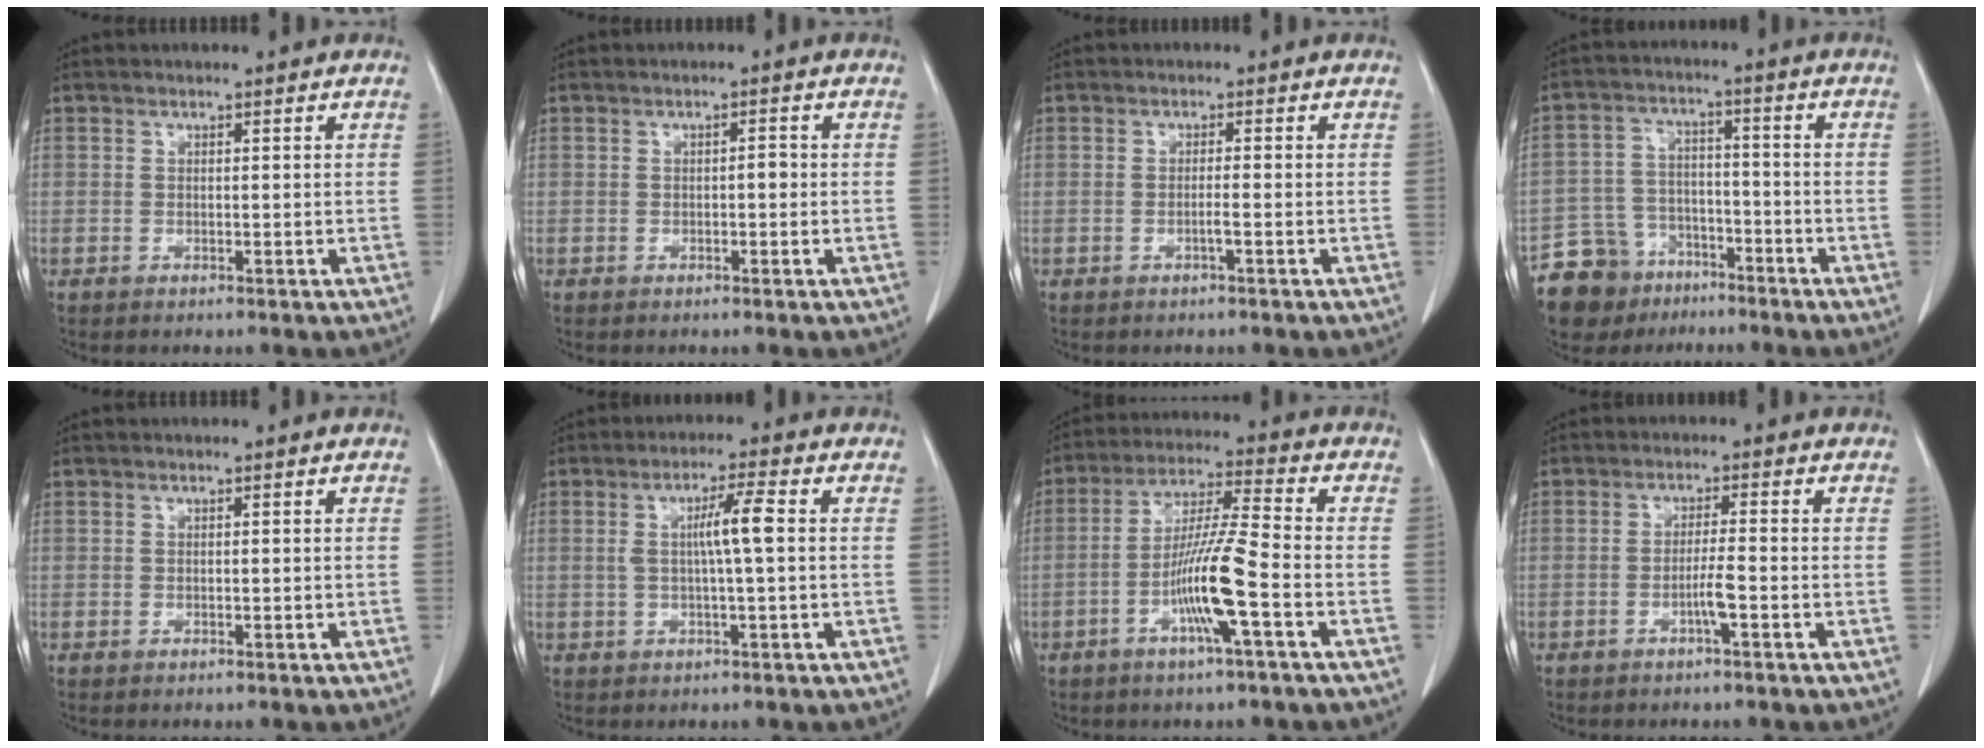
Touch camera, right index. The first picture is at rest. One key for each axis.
{"total": 1.8, "fx": -0.3, "fy": 0.8, "fz": 1.6, "tx": -0.027, "ty": 0.009, "tz": -0.003}
{"total": 1.6, "fx": -0.6, "fy": 0.1, "fz": 1.5, "tx": -0.029, "ty": 0.001, "tz": -0.011}
{"total": 11.4, "fx": -8.1, "fy": 7.8, "fz": 2.1, "tx": -0.055, "ty": 0.031, "tz": -0.132}
{"total": 0.0}
{"total": 5.5, "fx": 0.5, "fy": 0.4, "fz": 5.5, "tx": -0.100, "ty": 0.009, "tz": 0.009}
{"total": 11.3, "fx": -4.0, "fy": 0.0, "fz": 10.6, "tx": -0.206, "ty": 0.000, "tz": -0.076}
{"total": 3.4, "fx": -1.4, "fy": 0.1, "fz": 3.1, "tx": -0.060, "ty": 0.001, "tz": -0.025}